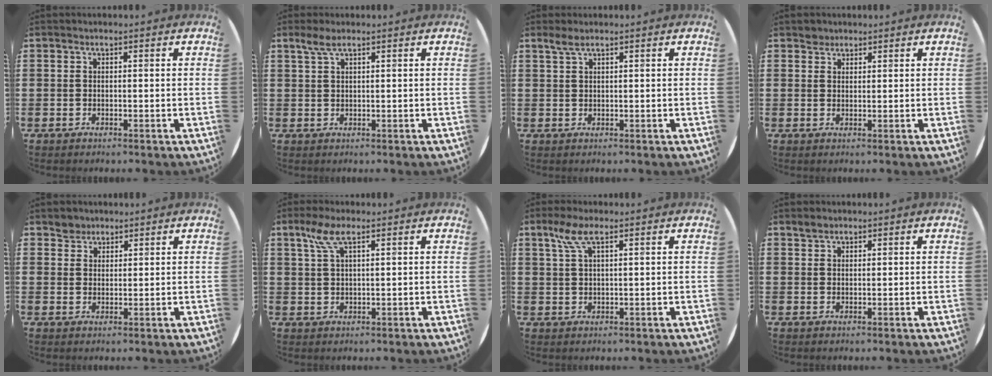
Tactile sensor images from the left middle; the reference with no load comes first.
{"total": 2.1, "force": [1.4, 0.3, 1.6], "torque": [-0.033, 0.004, 0.024]}
{"total": 1.5, "force": [1.1, 0.1, 1.0], "torque": [-0.021, 0.003, 0.019]}
{"total": 1.4, "force": [1.3, 0.6, -0.1], "torque": [0.008, -0.001, 0.024]}
{"total": 2.4, "force": [2.0, 1.2, -0.2], "torque": [0.009, 0.001, 0.039]}
{"total": 4.6, "force": [2.5, 1.2, 3.7], "torque": [-0.079, 0.009, 0.043]}
{"total": 4.3, "force": [2.3, 1.1, 3.4], "torque": [-0.073, 0.008, 0.040]}
{"total": 1.3, "force": [1.3, 0.4, 0.1], "torque": [0.005, 0.001, 0.022]}